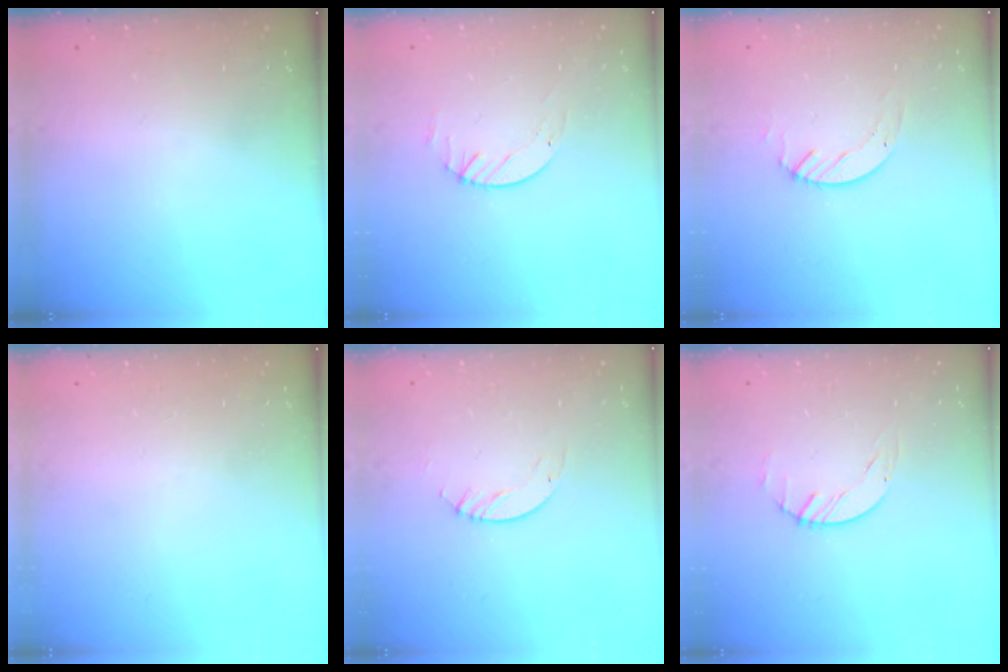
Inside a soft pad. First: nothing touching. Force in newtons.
{"total": 2.3, "press": 2.3, "slide": 0.3}
{"total": 3.4, "press": 3.4, "slide": 0.3}
{"total": 0.0}
{"total": 3.3, "press": 3.3, "slide": 0.3}
{"total": 0.7, "press": 0.7, "slide": 0.2}